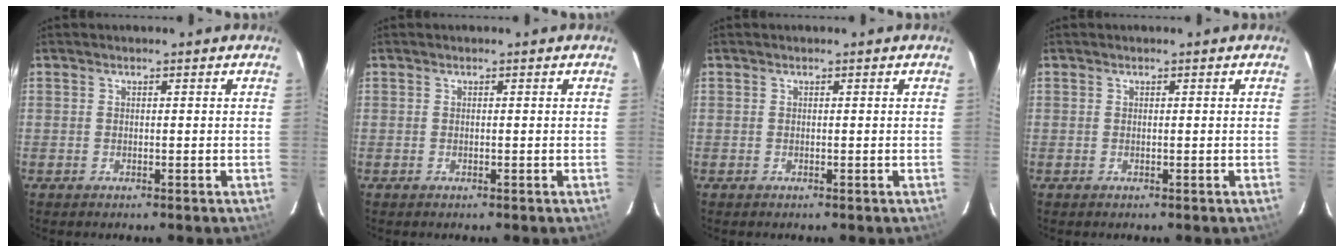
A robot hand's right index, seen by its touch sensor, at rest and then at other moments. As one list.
[{"total": 0.0}, {"total": 0.0}, {"total": 0.0}]